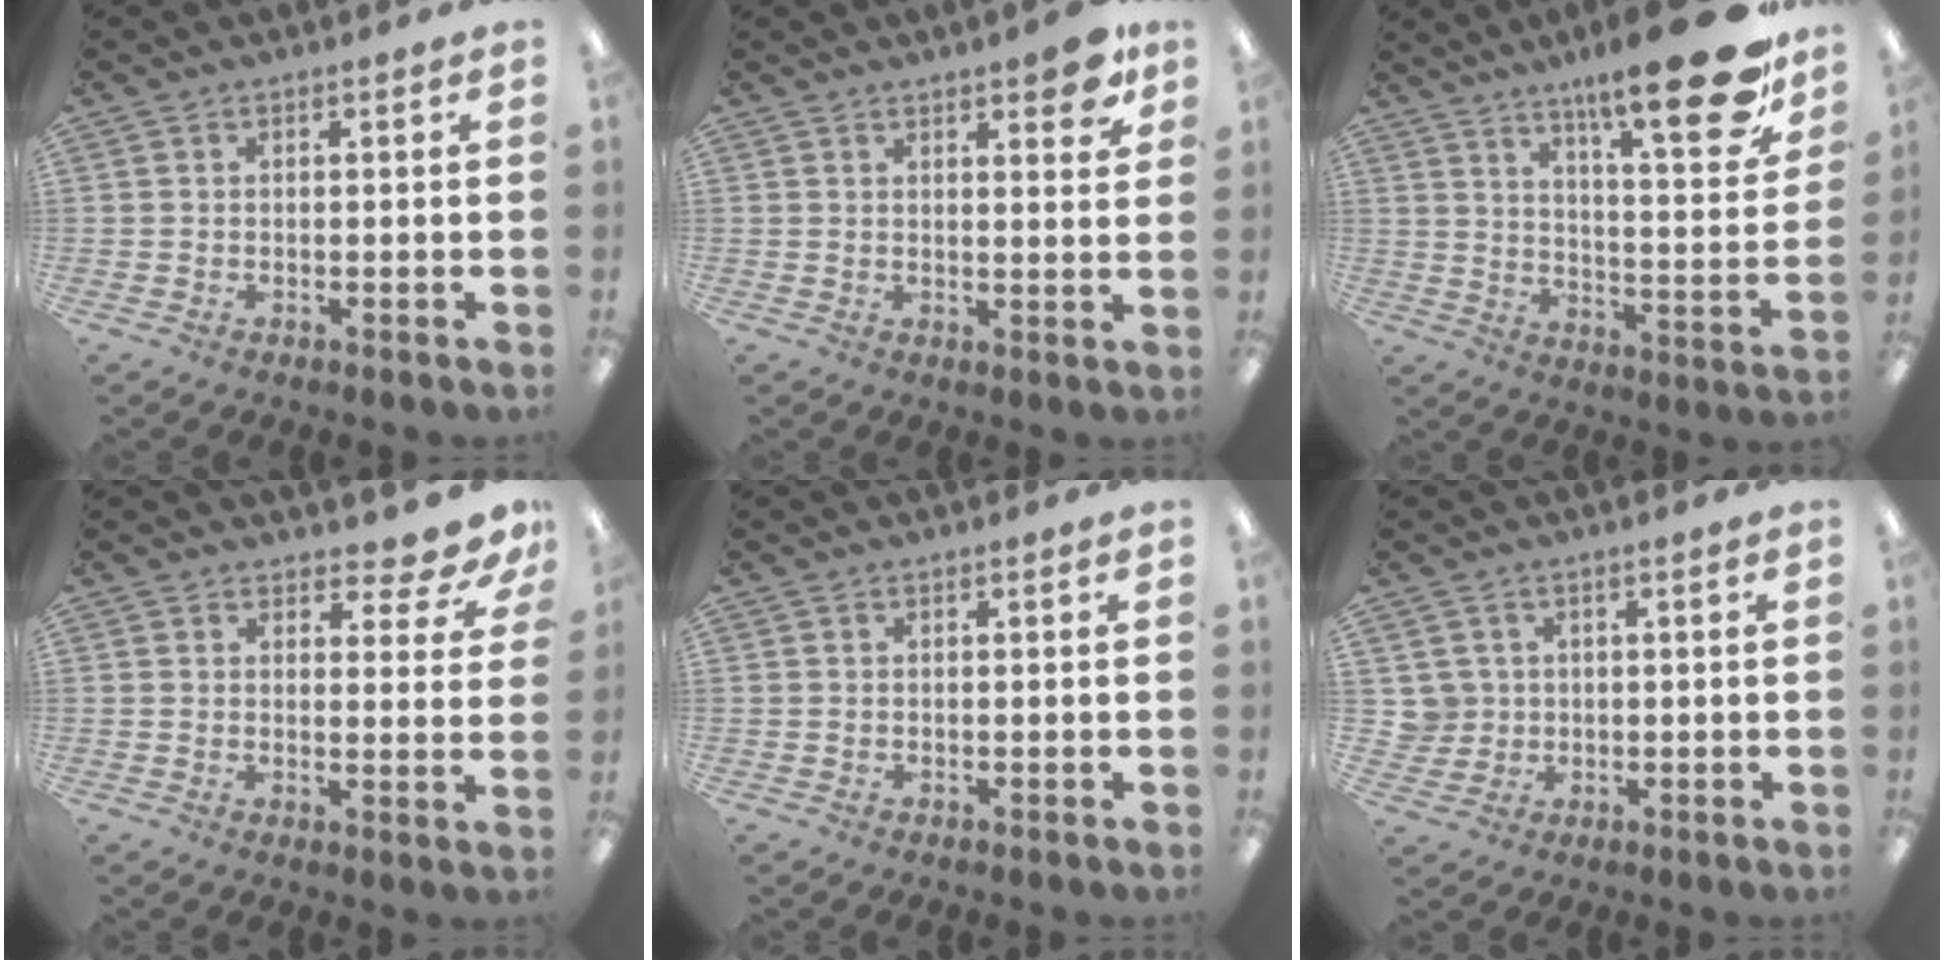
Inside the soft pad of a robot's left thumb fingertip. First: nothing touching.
{"total": 6.7, "force": [4.8, 2.0, 4.2], "torque": [-0.047, -0.026, 0.075]}
{"total": 22.8, "force": [14.8, 5.9, 16.3], "torque": [-0.231, -0.103, 0.231]}
{"total": 6.2, "force": [5.2, 1.9, 2.7], "torque": [-0.025, -0.036, 0.090]}
{"total": 0.0}
{"total": 4.2, "force": [1.3, 3.9, 0.1], "torque": [-0.008, 0.007, 0.026]}